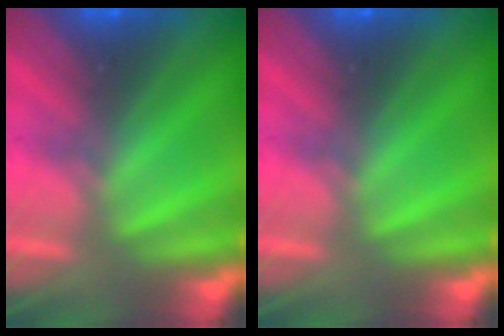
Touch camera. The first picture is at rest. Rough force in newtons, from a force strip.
{"total": 0.0}